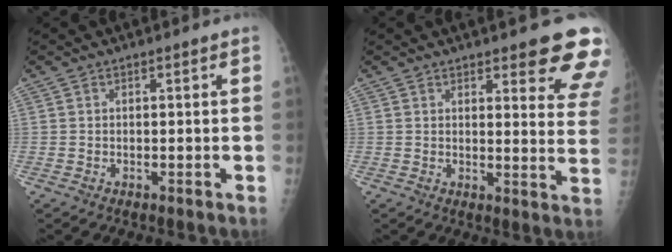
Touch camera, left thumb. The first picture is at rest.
{"total": 12.0, "force": [9.0, 3.2, 7.2], "torque": [-0.039, -0.051, 0.089]}